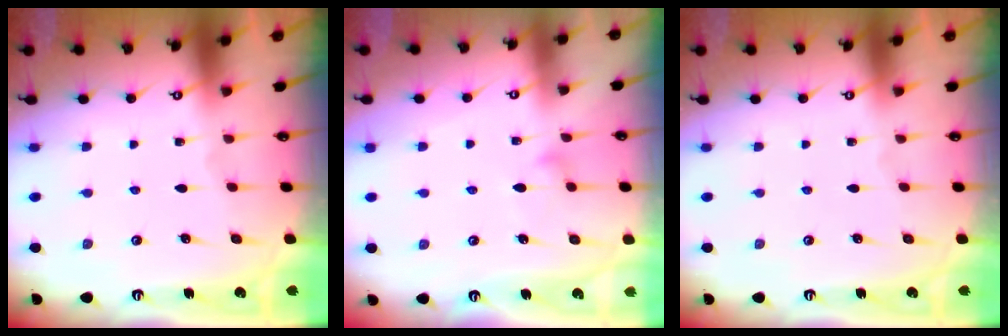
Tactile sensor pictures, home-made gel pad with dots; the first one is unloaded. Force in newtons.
{"total": 8.4, "press": 8.4, "slide": 0.5}
{"total": 0.0}